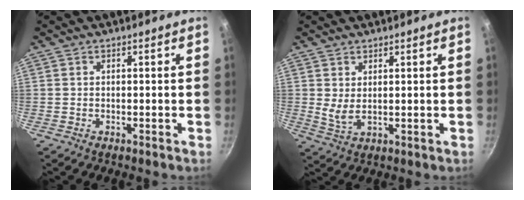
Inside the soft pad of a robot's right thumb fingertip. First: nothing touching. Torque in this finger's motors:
{"motor_torque": [-0.11, 0.21, 0.43, -0.11, 0.12]}